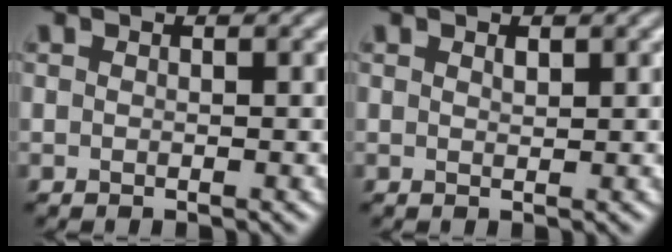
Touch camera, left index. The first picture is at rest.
{"total": 0.6, "force": [0.5, 0.2, 0.4], "torque": [-0.008, -0.003, 0.009]}